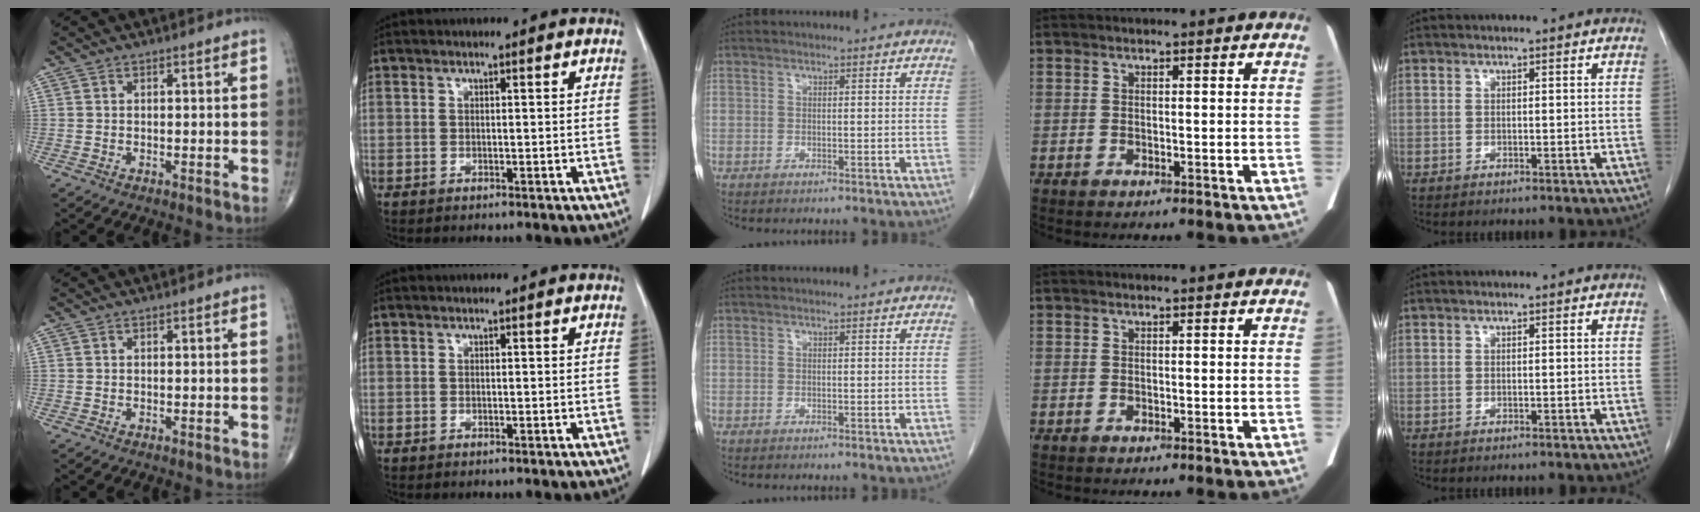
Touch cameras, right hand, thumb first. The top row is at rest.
{}